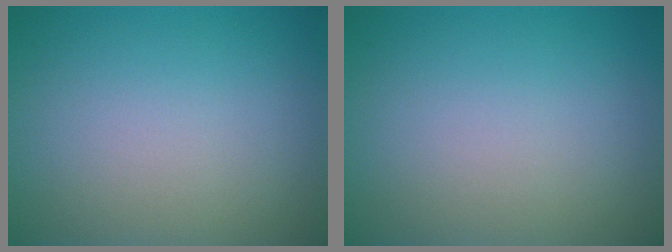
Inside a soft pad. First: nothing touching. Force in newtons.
{"total": 0.0}